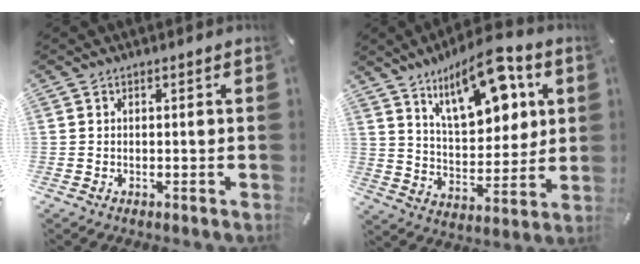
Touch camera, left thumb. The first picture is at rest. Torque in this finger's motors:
{"motor_torque": [2.00, 2.00, 0.76, -0.66, 0.52]}